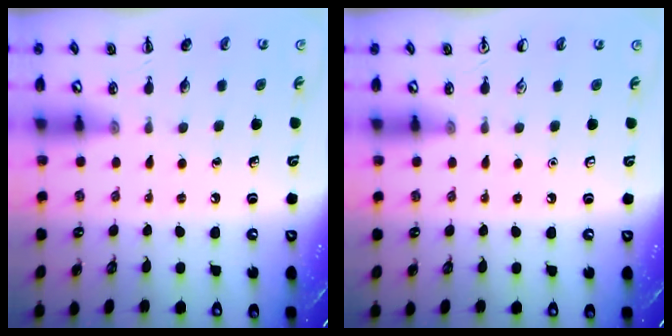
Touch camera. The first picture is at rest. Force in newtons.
{"total": 0.0}